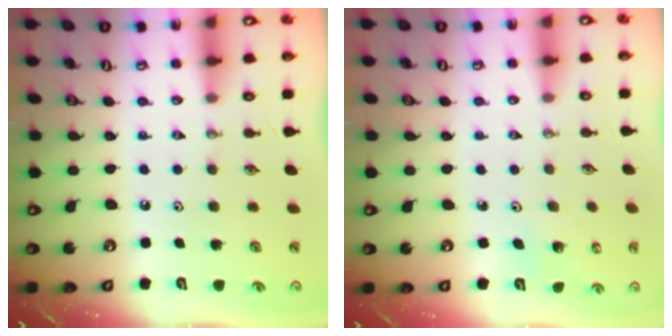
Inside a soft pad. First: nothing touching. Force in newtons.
{"total": 3.4, "press": 3.3, "slide": 0.8}